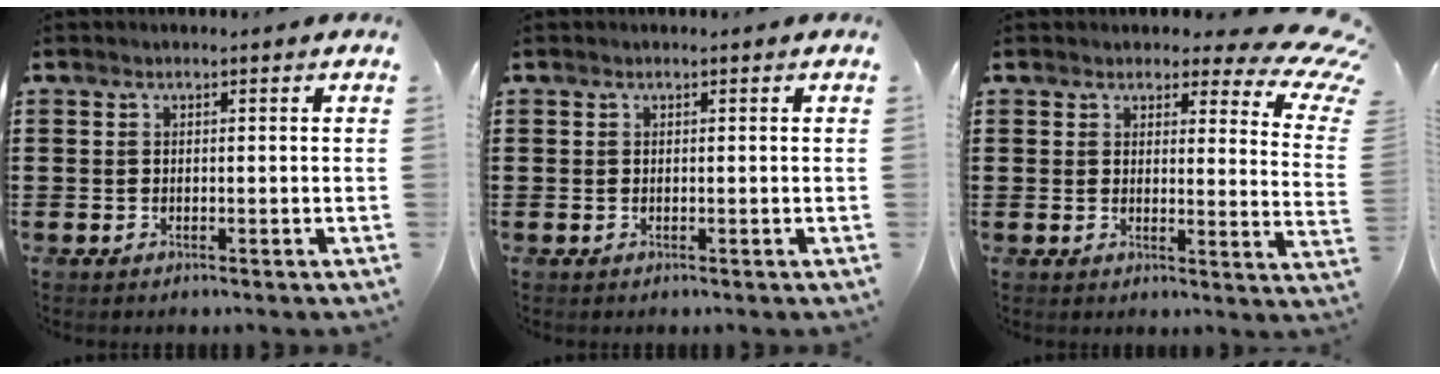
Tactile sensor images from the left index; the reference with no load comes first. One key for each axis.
{"total": 0.0}
{"total": 5.5, "fx": 4.2, "fy": 1.8, "fz": 3.0, "tx": -0.053, "ty": -0.021, "tz": 0.072}